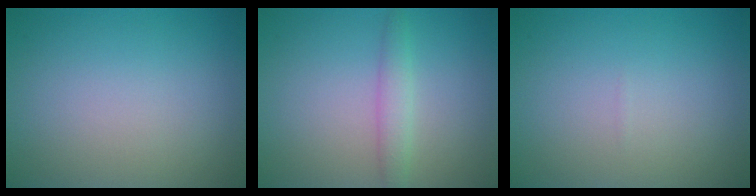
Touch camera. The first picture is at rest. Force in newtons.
{"total": 1.9, "press": 1.9, "slide": 0.1}
{"total": 0.0}